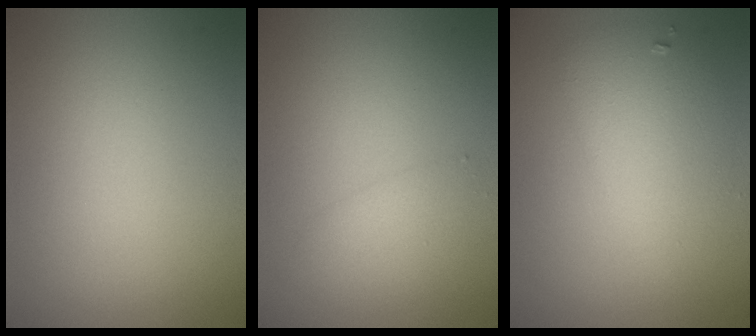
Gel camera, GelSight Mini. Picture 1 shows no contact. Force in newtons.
{"total": 1.5, "press": 1.5, "slide": 0.1}
{"total": 3.8, "press": 3.8, "slide": 0.1}